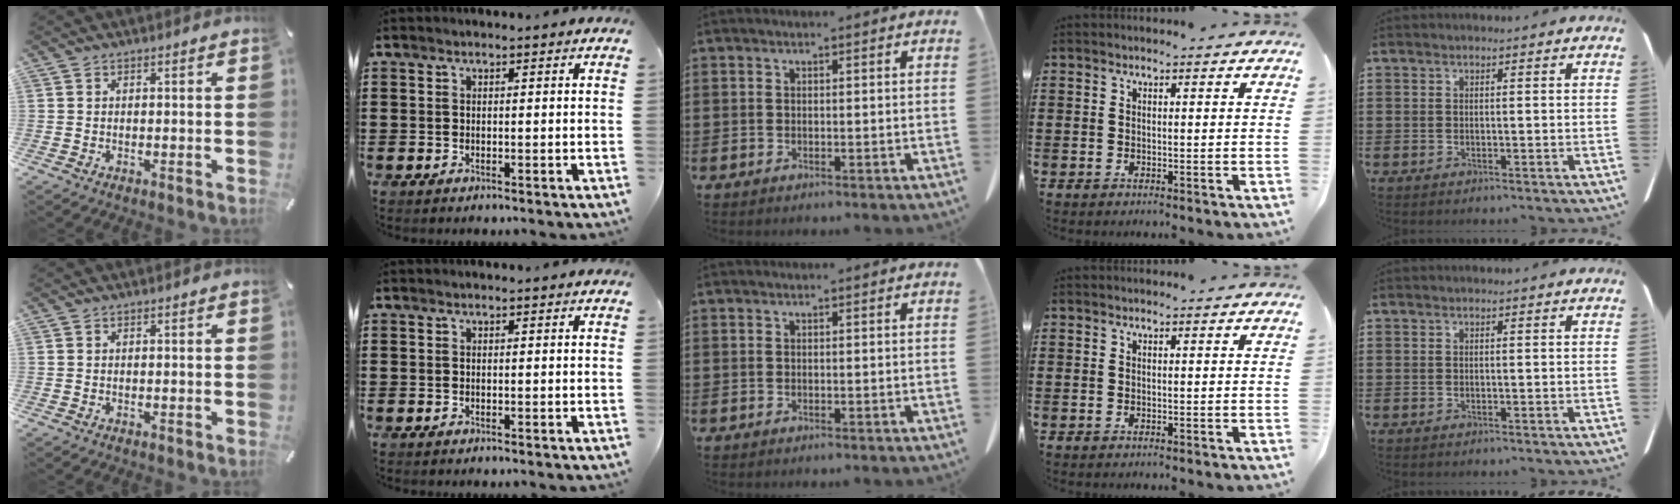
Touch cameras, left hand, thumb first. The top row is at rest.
{}